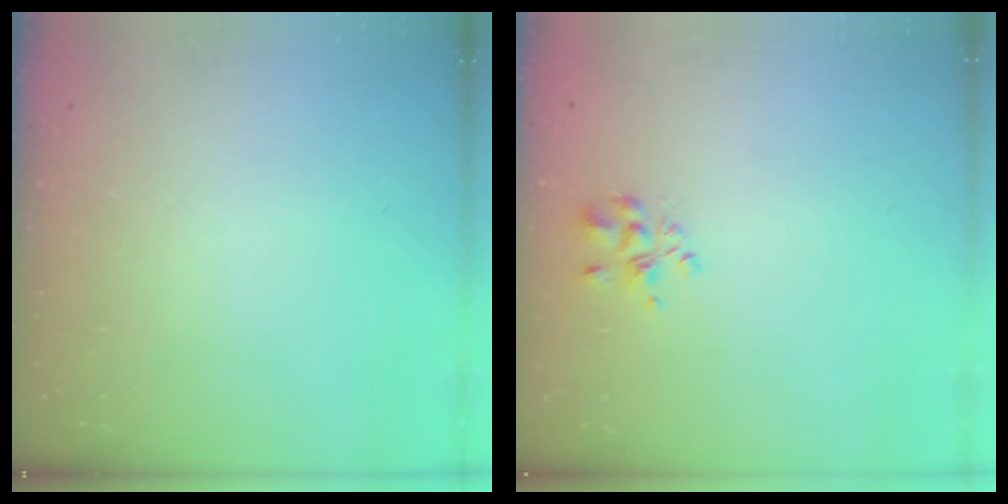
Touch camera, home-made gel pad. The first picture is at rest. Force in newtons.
{"total": 3.2, "press": 3.2, "slide": 0.4}